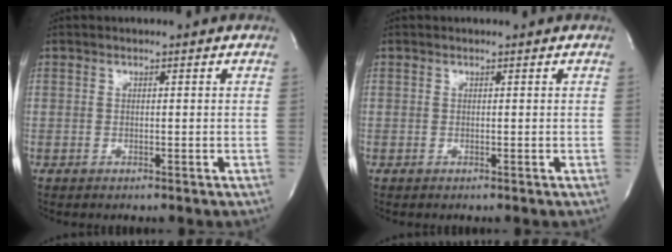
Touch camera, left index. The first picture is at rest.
{"total": 0.0}